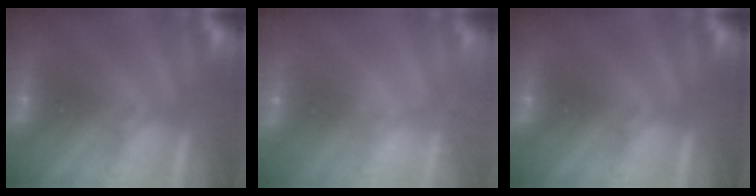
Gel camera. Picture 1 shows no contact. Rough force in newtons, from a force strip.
{"total": 2.4}
{"total": 0.0}